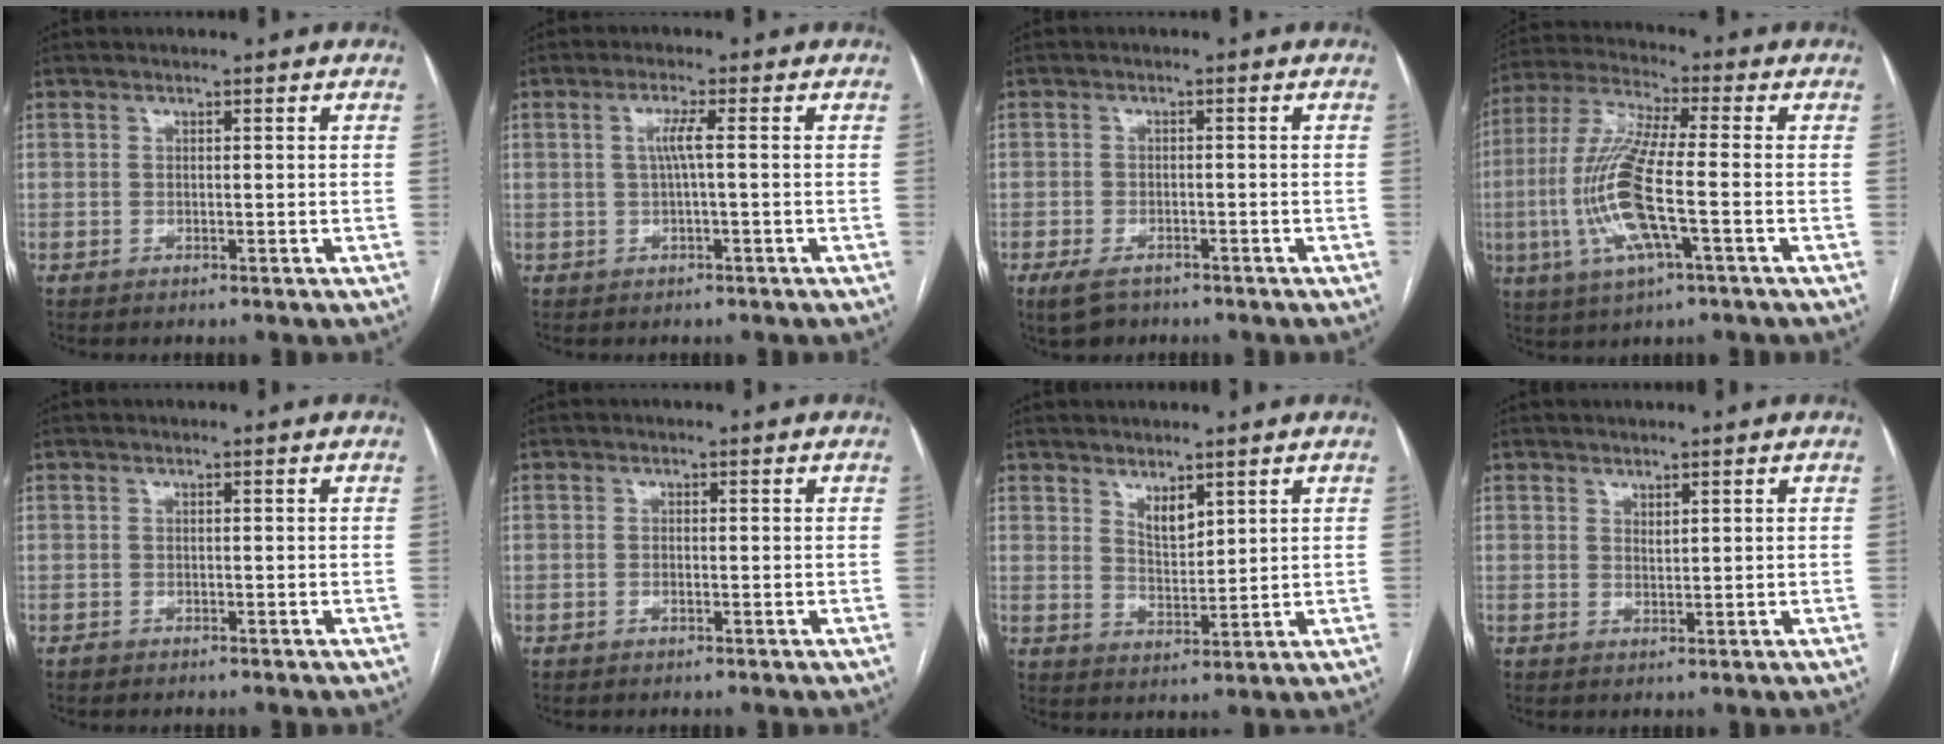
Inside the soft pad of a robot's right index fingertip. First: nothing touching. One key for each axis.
{"total": 2.5, "fx": 0.1, "fy": -0.4, "fz": 2.5, "tx": -0.050, "ty": 0.004, "tz": 0.002}
{"total": 4.4, "fx": -3.2, "fy": 2.3, "fz": 2.1, "tx": -0.042, "ty": -0.005, "tz": -0.047}
{"total": 14.2, "fx": -3.2, "fy": 1.7, "fz": 13.7, "tx": -0.298, "ty": -0.005, "tz": -0.062}
{"total": 0.7, "fx": -0.7, "fy": 0.2, "fz": 0.0, "tx": -0.007, "ty": 0.000, "tz": -0.012}
{"total": 0.8, "fx": -0.5, "fy": 0.3, "fz": 0.6, "tx": -0.016, "ty": 0.002, "tz": -0.008}
{"total": 3.6, "fx": 2.5, "fy": 1.3, "fz": 2.3, "tx": -0.042, "ty": -0.010, "tz": 0.052}
{"total": 0.9, "fx": 0.7, "fy": 0.2, "fz": 0.5, "tx": -0.010, "ty": -0.005, "tz": 0.014}